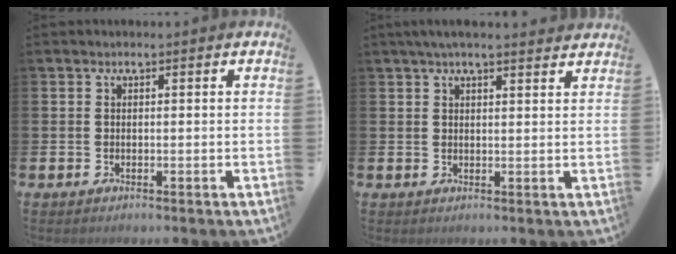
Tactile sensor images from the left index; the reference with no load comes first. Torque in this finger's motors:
{"motor_torque": [1.01, -1.11, 0.18, 0.12]}